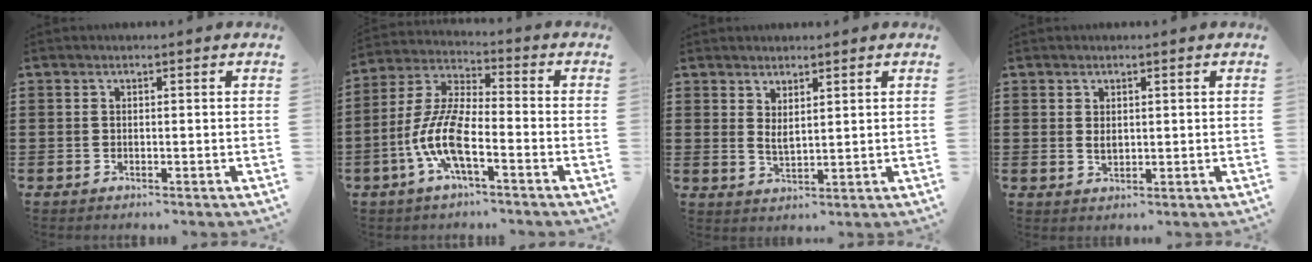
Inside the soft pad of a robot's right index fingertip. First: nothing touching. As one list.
[{"total": 9.5, "force": [-3.9, 2.7, 8.2], "torque": [-0.206, -0.014, -0.082]}, {"total": 2.1, "force": [1.6, 0.6, 1.3], "torque": [-0.028, 0.001, 0.028]}, {"total": 1.5, "force": [0.3, 0.9, 1.2], "torque": [-0.024, 0.004, 0.005]}]